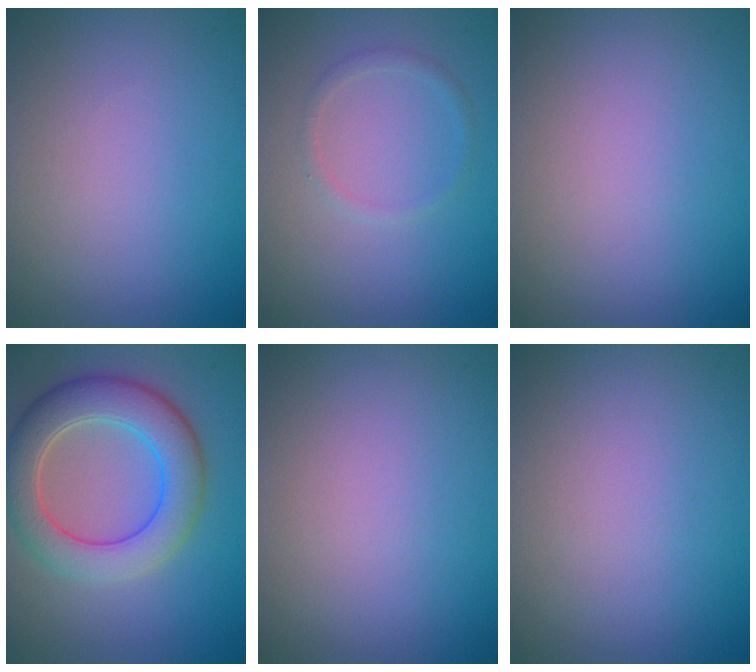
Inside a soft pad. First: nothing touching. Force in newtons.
{"total": 1.0, "press": 1.0, "slide": 0.1}
{"total": 0.0}
{"total": 6.7, "press": 6.7, "slide": 0.2}
{"total": 0.0}
{"total": 0.0}